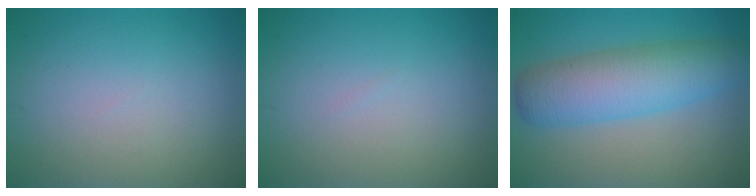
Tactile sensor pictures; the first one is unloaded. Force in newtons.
{"total": 0.0}
{"total": 7.0, "press": 7.0, "slide": 0.0}